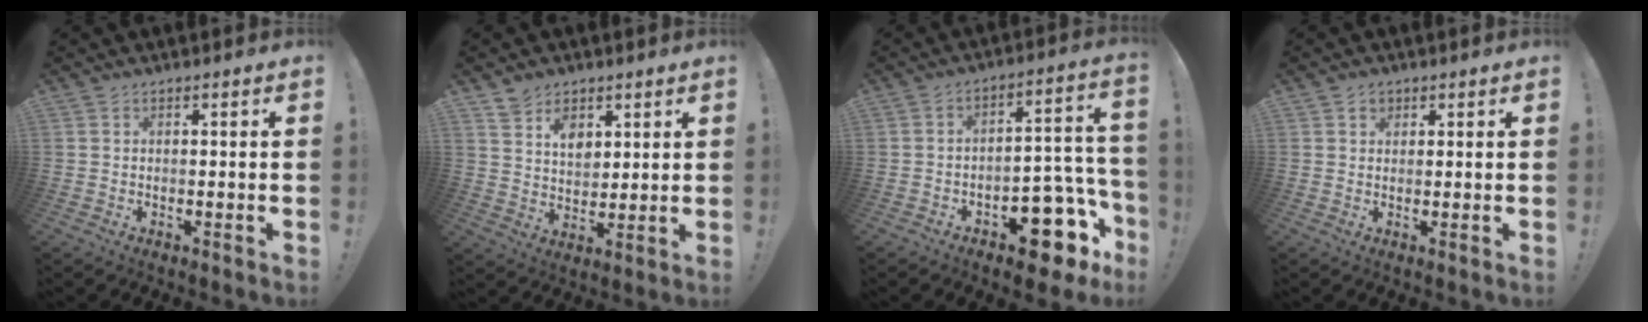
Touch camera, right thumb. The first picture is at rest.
{"total": 8.0, "force": [5.0, 5.6, 3.0], "torque": [-0.044, -0.032, 0.094]}
{"total": 13.3, "force": [-8.0, 6.3, 8.5], "torque": [-0.075, 0.047, -0.128]}
{"total": 2.1, "force": [1.2, 1.7, 0.3], "torque": [0.008, -0.005, 0.018]}